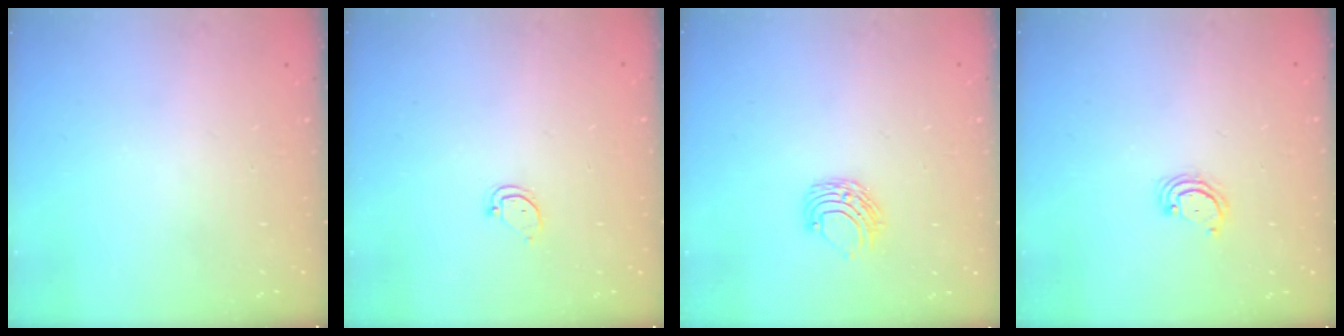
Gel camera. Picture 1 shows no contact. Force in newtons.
{"total": 3.6, "press": 3.6, "slide": 0.2}
{"total": 6.3, "press": 6.2, "slide": 0.6}
{"total": 2.9, "press": 2.9, "slide": 0.3}